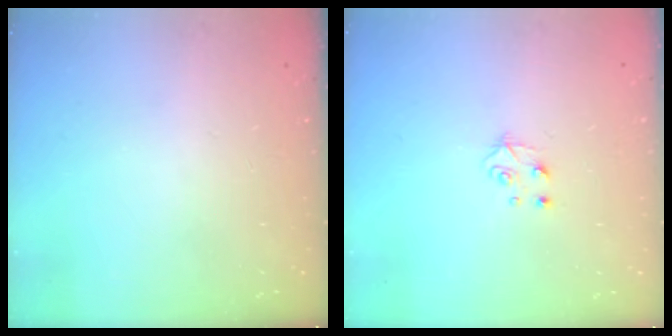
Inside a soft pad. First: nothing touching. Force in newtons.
{"total": 4.0, "press": 3.9, "slide": 0.4}